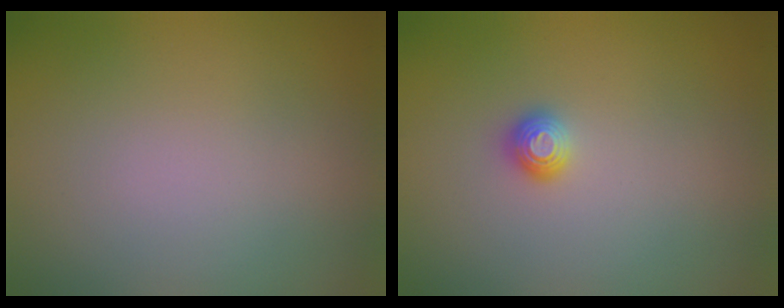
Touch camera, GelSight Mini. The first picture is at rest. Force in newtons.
{"total": 1.0, "press": 1.0, "slide": 0.1}